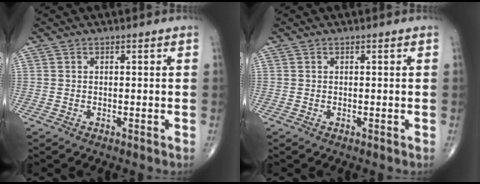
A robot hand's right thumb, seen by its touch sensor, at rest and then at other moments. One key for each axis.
{"total": 0.0}